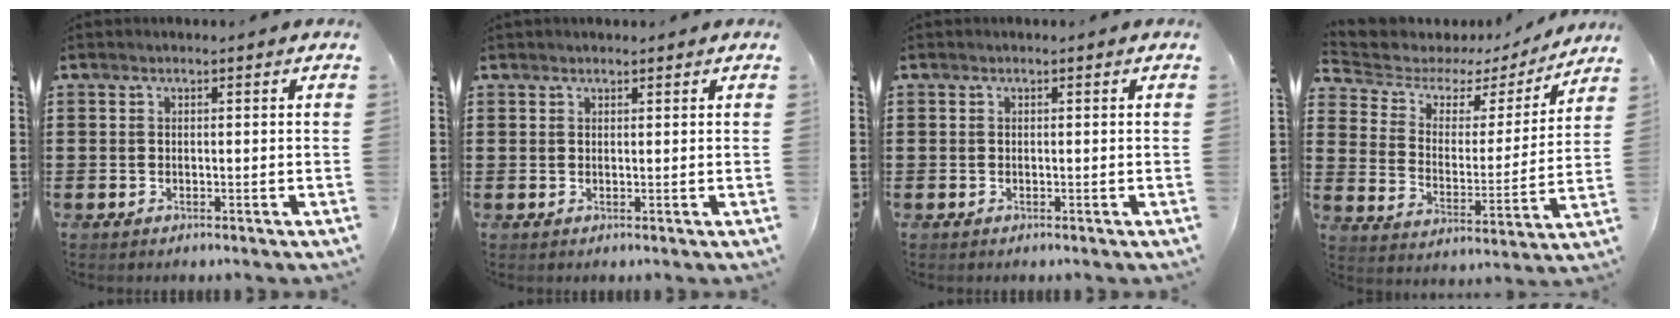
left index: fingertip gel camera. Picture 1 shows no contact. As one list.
[{"total": 0.7, "force": [0.7, 0.2, 0.1], "torque": [-0.003, 0.001, 0.014]}, {"total": 0.0}, {"total": 4.4, "force": [3.3, 2.6, 1.3], "torque": [-0.055, -0.023, 0.048]}]